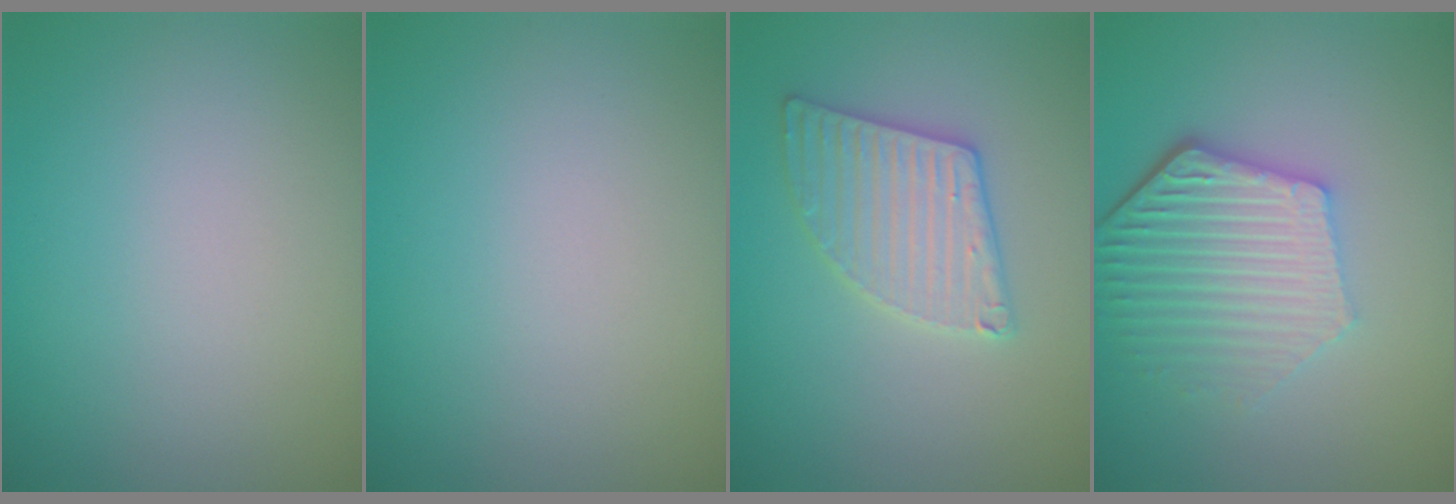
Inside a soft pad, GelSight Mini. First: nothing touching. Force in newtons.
{"total": 0.0}
{"total": 3.2, "press": 3.2, "slide": 0.1}
{"total": 5.5, "press": 4.3, "slide": 3.5}